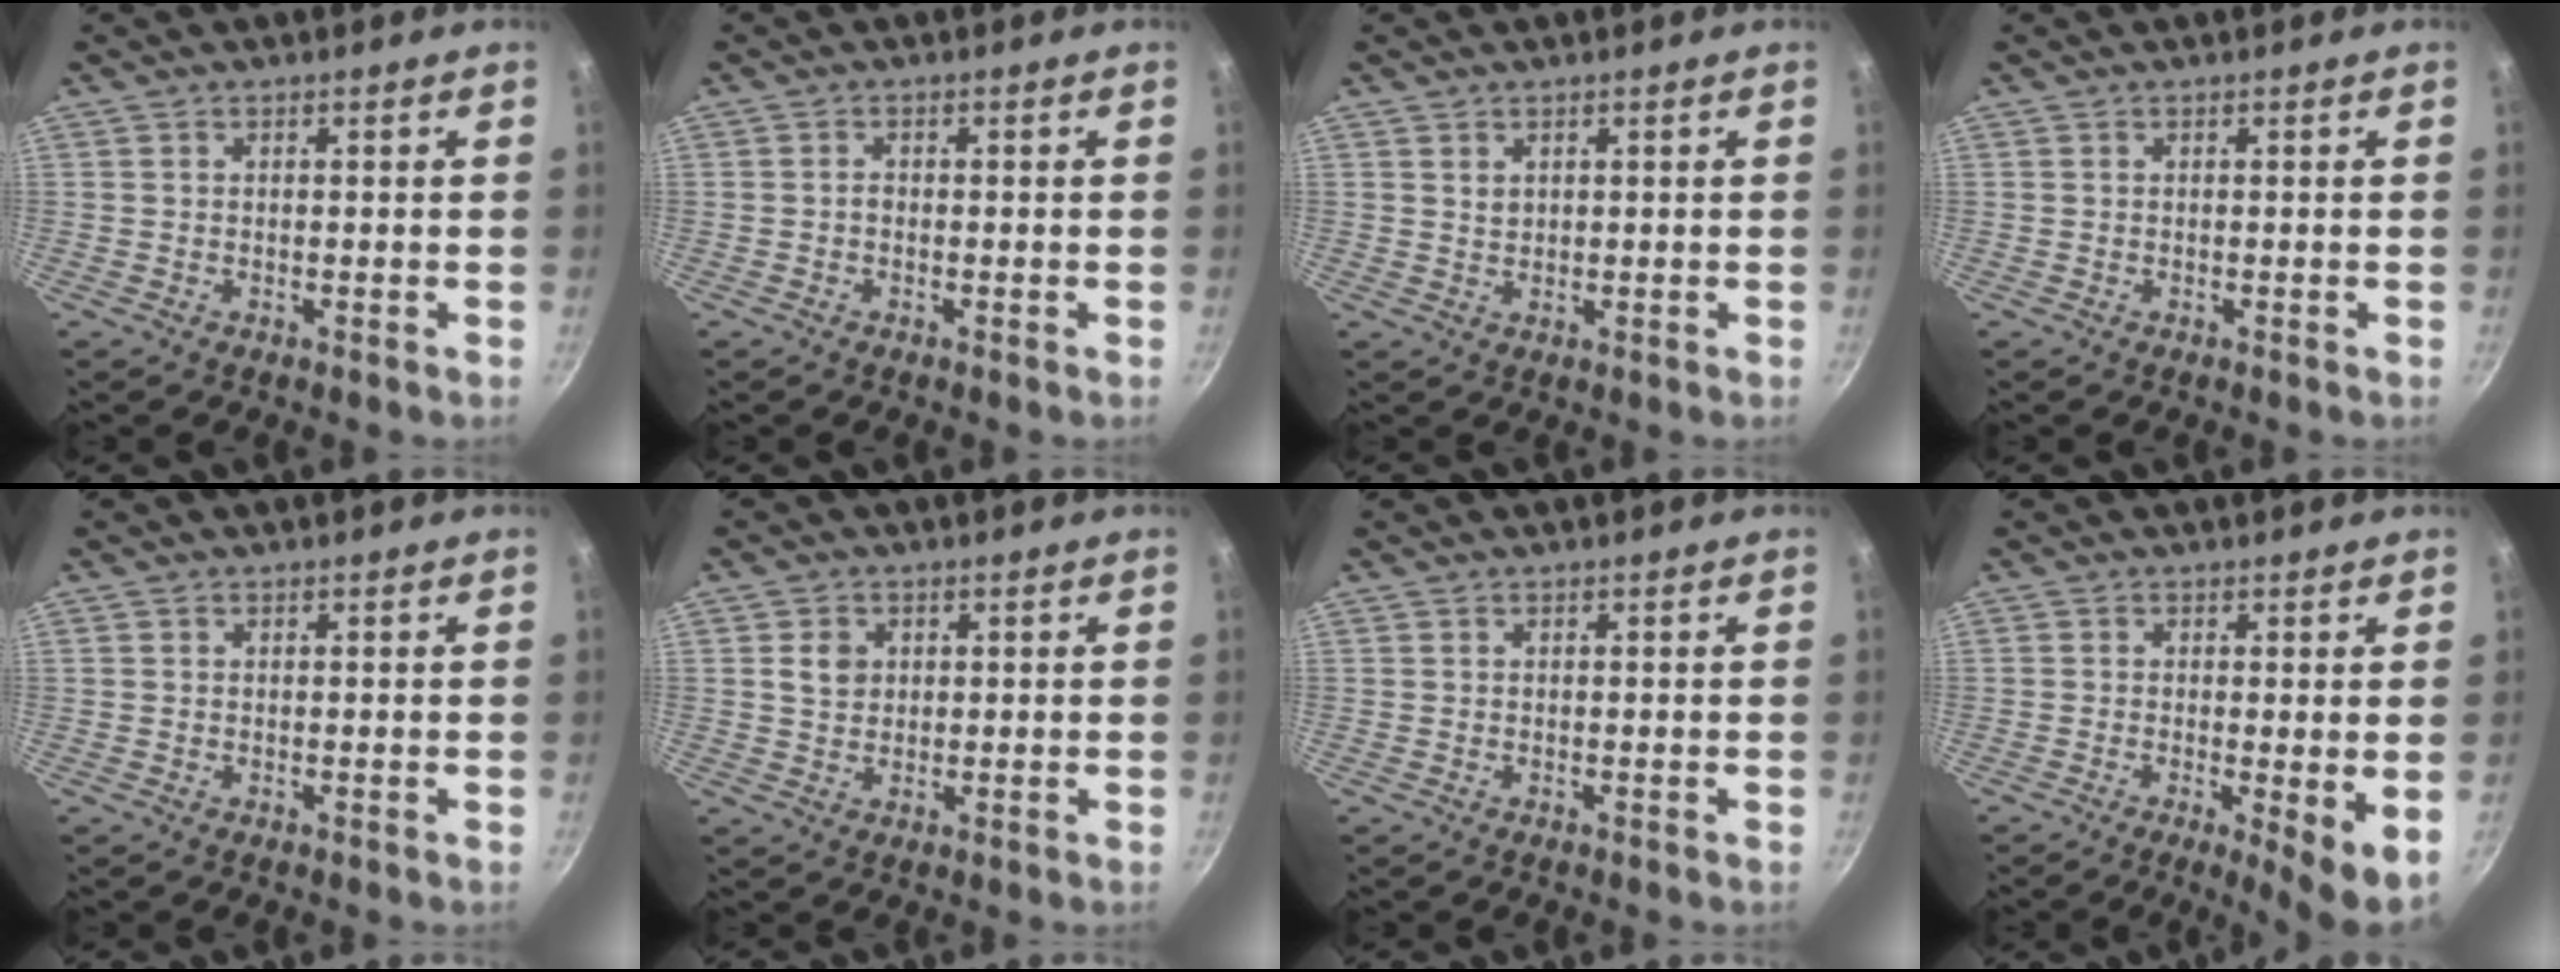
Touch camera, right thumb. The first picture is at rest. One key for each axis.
{"total": 0.8, "fx": -0.3, "fy": 0.6, "fz": 0.5, "tx": -0.007, "ty": 0.005, "tz": -0.007}
{"total": 1.5, "fx": 0.8, "fy": 1.1, "fz": 0.7, "tx": -0.007, "ty": -0.001, "tz": 0.015}
{"total": 0.0}
{"total": 0.0}
{"total": 3.6, "fx": 0.9, "fy": 3.0, "fz": 1.9, "tx": -0.019, "ty": 0.001, "tz": 0.015}
{"total": 0.0}
{"total": 6.2, "fx": -0.9, "fy": 1.0, "fz": 6.0, "tx": -0.088, "ty": -0.017, "tz": -0.011}